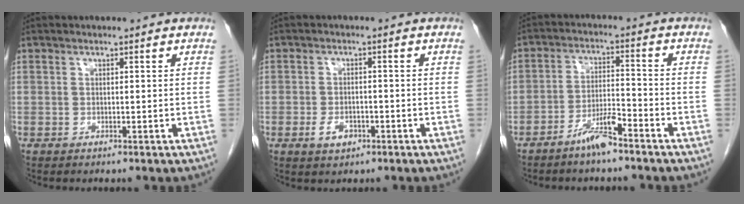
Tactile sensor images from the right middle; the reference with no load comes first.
{"total": 3.1, "force": [-1.5, 1.8, 2.0], "torque": [-0.042, 0.000, -0.019]}
{"total": 5.6, "force": [-4.3, 0.8, 3.5], "torque": [-0.070, 0.001, -0.082]}